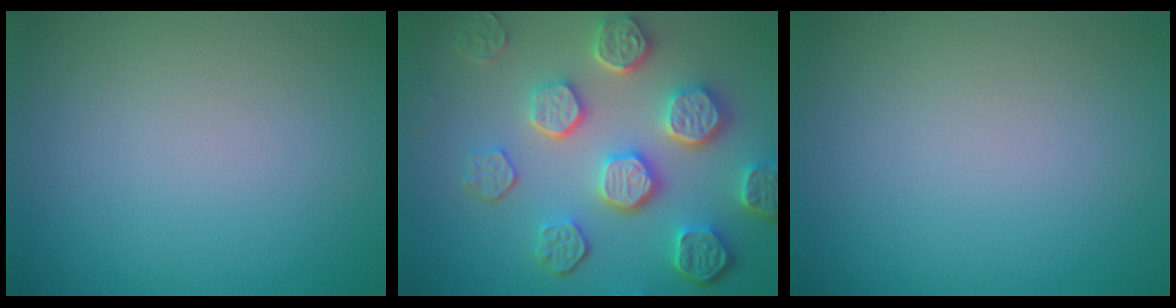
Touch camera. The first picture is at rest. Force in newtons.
{"total": 7.5, "press": 5.8, "slide": 4.7}
{"total": 0.0}